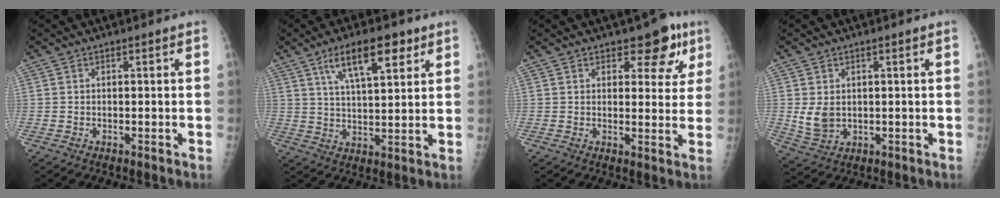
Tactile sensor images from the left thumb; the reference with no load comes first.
{"total": 11.3, "force": [6.1, 3.9, 8.7], "torque": [-0.131, -0.020, 0.106]}
{"total": 7.5, "force": [4.4, 4.2, 4.4], "torque": [-0.012, -0.016, 0.052]}
{"total": 4.8, "force": [0.5, 3.6, 3.1], "torque": [-0.049, -0.012, 0.022]}